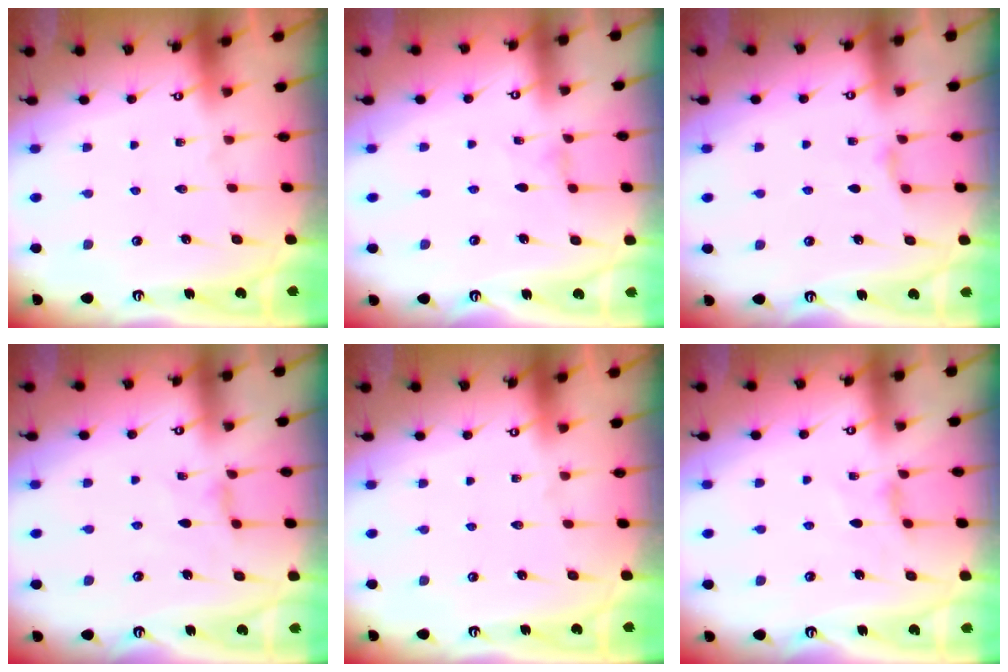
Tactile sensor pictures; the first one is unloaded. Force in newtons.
{"total": 0.0}
{"total": 2.3, "press": 2.3, "slide": 0.4}
{"total": 2.4, "press": 2.4, "slide": 0.4}
{"total": 0.0}
{"total": 4.2, "press": 4.2, "slide": 0.5}